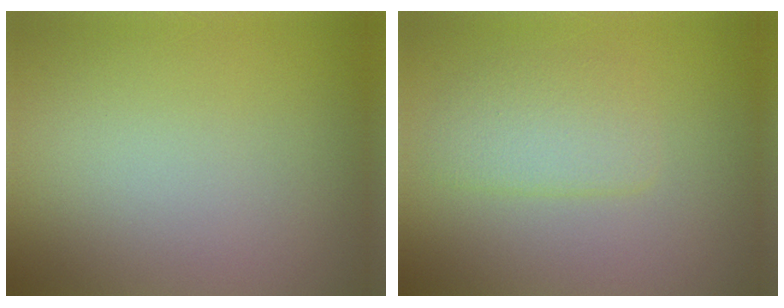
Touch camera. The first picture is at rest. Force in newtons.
{"total": 2.6, "press": 2.6, "slide": 0.0}